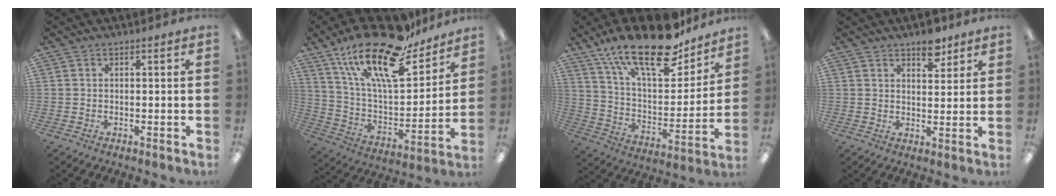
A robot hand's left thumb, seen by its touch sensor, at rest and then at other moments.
{"total": 23.7, "force": [17.1, 8.4, 14.0], "torque": [-0.241, -0.110, 0.290]}
{"total": 23.7, "force": [17.4, 8.4, 13.7], "torque": [-0.225, -0.105, 0.298]}
{"total": 6.1, "force": [4.7, 2.9, 2.7], "torque": [-0.016, -0.030, 0.077]}